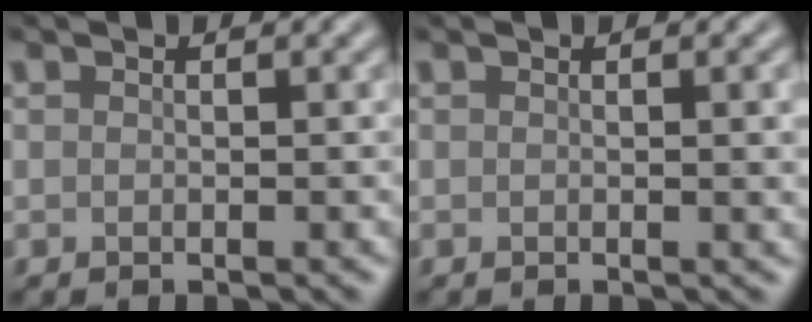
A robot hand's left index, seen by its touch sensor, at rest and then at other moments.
{"total": 2.2, "force": [0.1, 0.6, 2.1], "torque": [-0.018, 0.002, -0.003]}